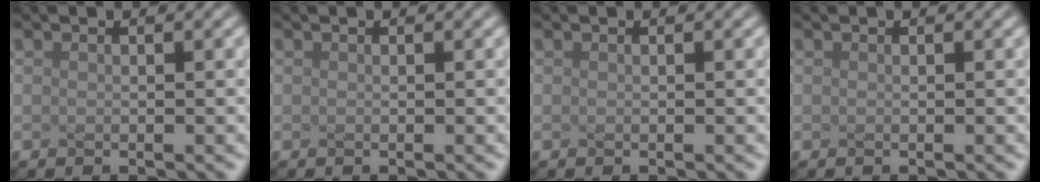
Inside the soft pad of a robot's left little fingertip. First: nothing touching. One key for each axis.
{"total": 0.0}
{"total": 0.0}
{"total": 0.0}